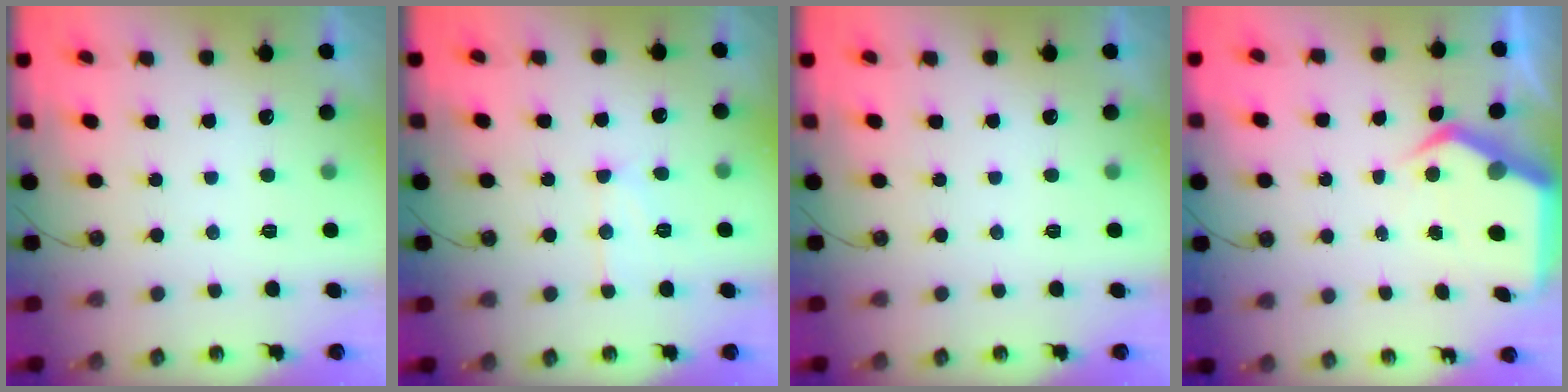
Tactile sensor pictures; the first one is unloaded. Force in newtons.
{"total": 9.1, "press": 9.1, "slide": 0.5}
{"total": 0.0}
{"total": 7.1, "press": 7.1, "slide": 0.9}